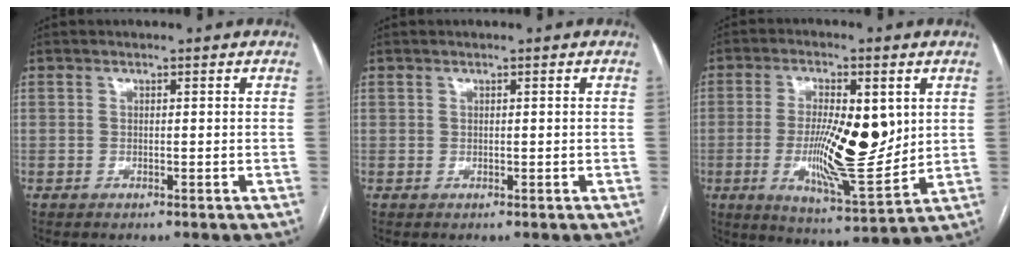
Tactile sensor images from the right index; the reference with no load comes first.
{"total": 0.0}
{"total": 13.3, "force": [0.7, 3.4, 12.8], "torque": [-0.229, -0.007, 0.016]}